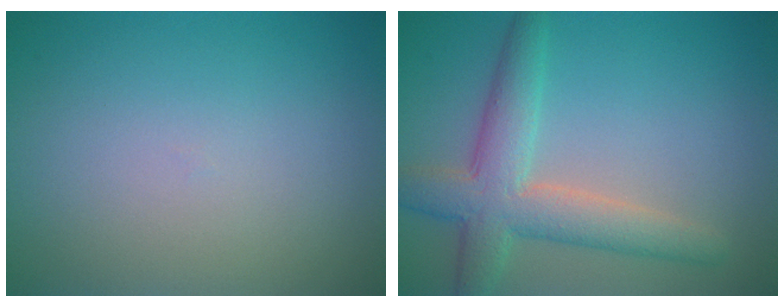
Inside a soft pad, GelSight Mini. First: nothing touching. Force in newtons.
{"total": 5.6, "press": 5.6, "slide": 0.4}